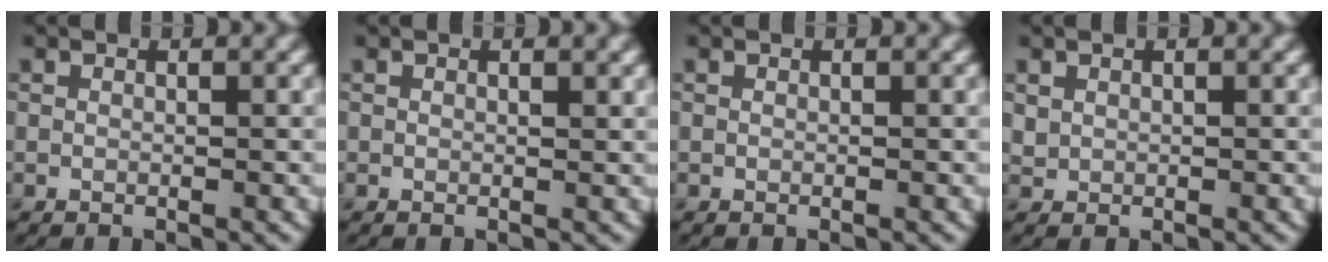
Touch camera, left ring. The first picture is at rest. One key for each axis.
{"total": 0.6, "fx": 0.4, "fy": 0.1, "fz": 0.5, "tx": -0.004, "ty": -0.001, "tz": 0.006}
{"total": 0.0}
{"total": 0.7, "fx": 0.3, "fy": 0.6, "fz": 0.2, "tx": -0.003, "ty": -0.002, "tz": 0.011}